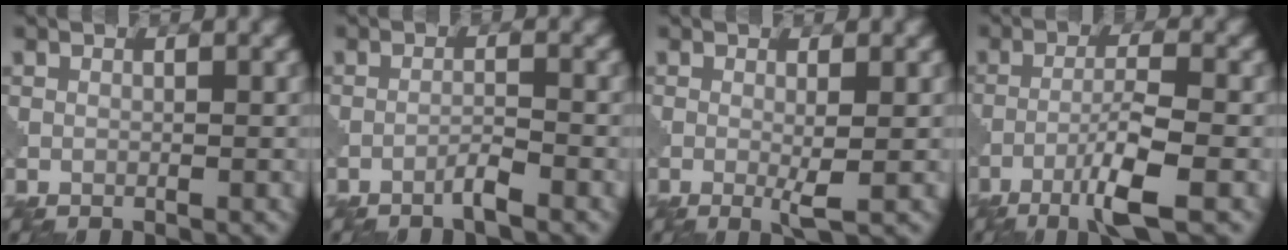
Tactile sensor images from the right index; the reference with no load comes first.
{"total": 1.6, "force": [-1.2, 0.0, 1.1], "torque": [-0.018, 0.007, -0.029]}
{"total": 2.0, "force": [-0.2, 0.1, 2.0], "torque": [-0.039, -0.007, -0.004]}
{"total": 5.5, "force": [-2.9, 0.4, 4.6], "torque": [-0.081, 0.007, -0.062]}